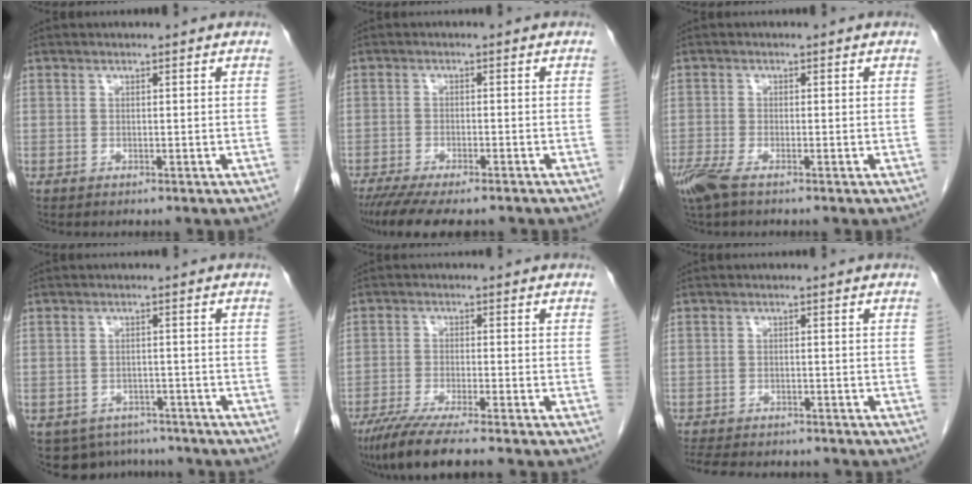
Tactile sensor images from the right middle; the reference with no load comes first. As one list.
[{"total": 11.4, "force": [-9.4, 2.5, 5.9], "torque": [-0.098, -0.018, -0.141]}, {"total": 4.0, "force": [-2.8, 0.8, 2.8], "torque": [-0.065, -0.012, -0.056]}, {"total": 7.3, "force": [-6.1, 3.9, 0.6], "torque": [-0.004, 0.009, -0.074]}, {"total": 8.6, "force": [-7.0, -0.3, 5.1], "torque": [-0.079, -0.025, -0.115]}, {"total": 10.8, "force": [-9.5, 3.2, 4.1], "torque": [-0.084, -0.008, -0.128]}]